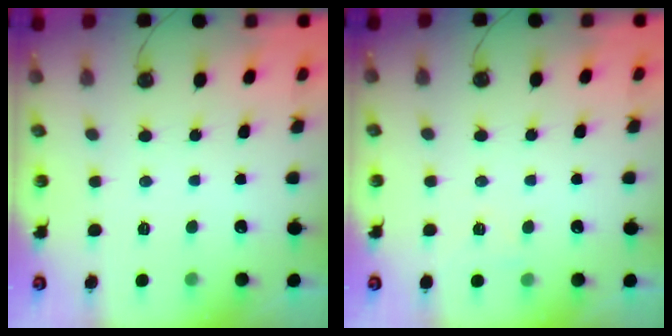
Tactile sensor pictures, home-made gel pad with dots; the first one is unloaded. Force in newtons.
{"total": 3.9, "press": 3.6, "slide": 1.4}